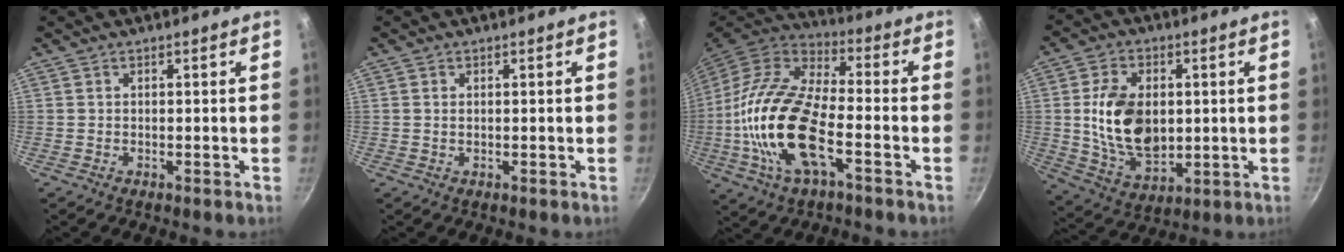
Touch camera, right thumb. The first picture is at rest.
{"total": 0.8, "force": [0.1, 0.5, 0.6], "torque": [-0.013, -0.001, 0.005]}
{"total": 21.4, "force": [-5.6, 9.4, 18.4], "torque": [-0.384, 0.024, -0.102]}
{"total": 15.1, "force": [1.1, 9.7, 11.5], "torque": [-0.184, -0.013, 0.031]}